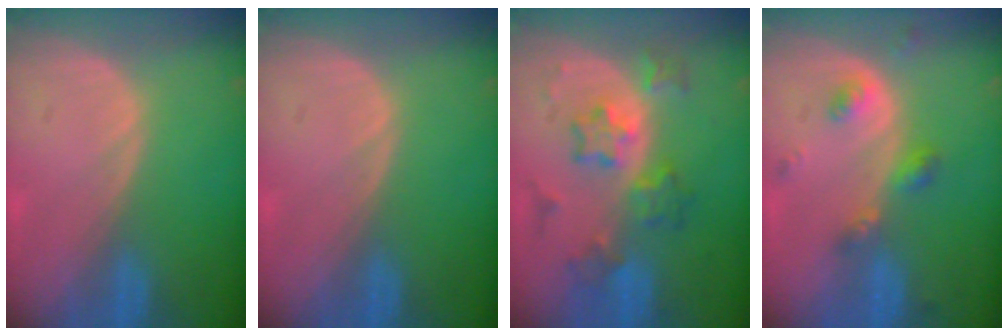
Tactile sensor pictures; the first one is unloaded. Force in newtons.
{"total": 0.0}
{"total": 7.1, "press": 7.1, "slide": 0.3}
{"total": 4.7, "press": 4.2, "slide": 2.1}